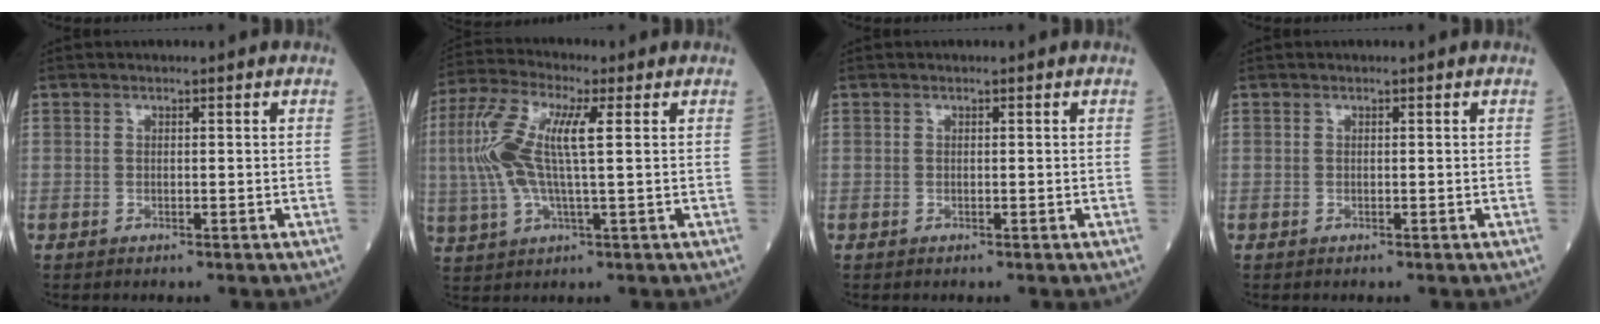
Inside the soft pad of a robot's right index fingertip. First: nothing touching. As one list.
[{"total": 11.5, "force": [1.8, 2.5, 11.1], "torque": [-0.259, 0.020, 0.032]}, {"total": 0.0}, {"total": 0.0}]